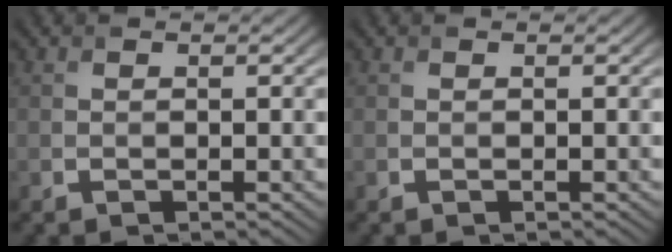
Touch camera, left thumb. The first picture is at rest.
{"total": 0.0}